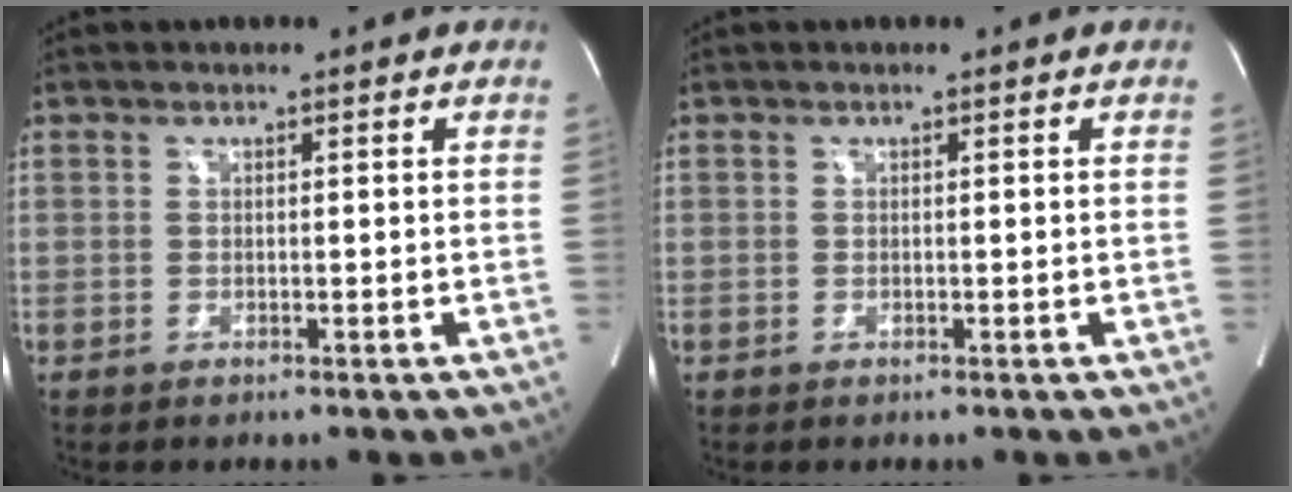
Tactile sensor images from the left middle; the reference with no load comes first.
{"total": 0.0}